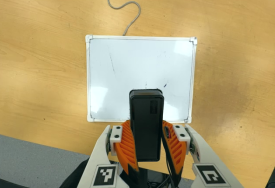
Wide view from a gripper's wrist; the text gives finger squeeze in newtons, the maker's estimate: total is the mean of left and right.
{"total": 9.6, "left": 8.3, "right": 10.9}